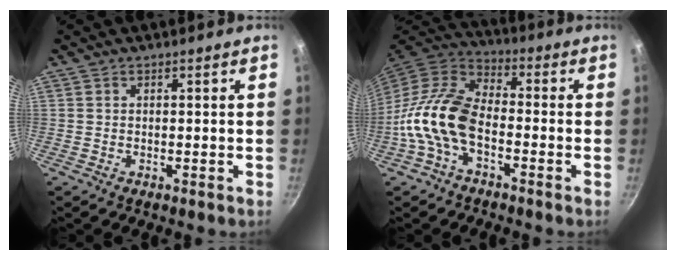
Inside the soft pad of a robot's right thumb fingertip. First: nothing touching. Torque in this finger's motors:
{"motor_torque": [1.84, 3.17, 1.38, -1.39, 0.25]}